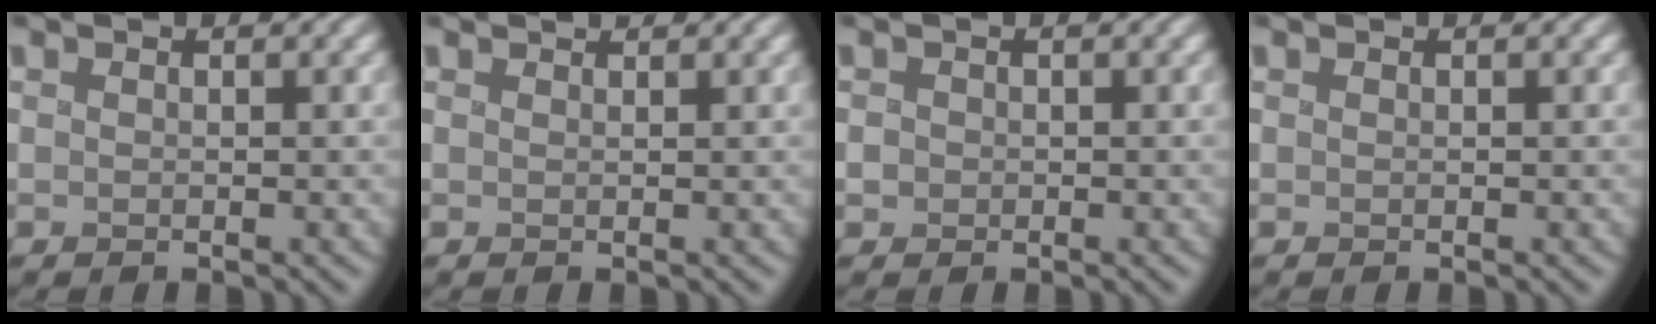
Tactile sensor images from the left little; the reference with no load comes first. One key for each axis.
{"total": 0.8, "fx": 0.8, "fy": 0.1, "fz": 0.1, "tx": -0.002, "ty": 0.003, "tz": 0.012}
{"total": 0.8, "fx": -0.3, "fy": 0.7, "fz": 0.0, "tx": 0.002, "ty": -0.001, "tz": -0.001}
{"total": 0.0}